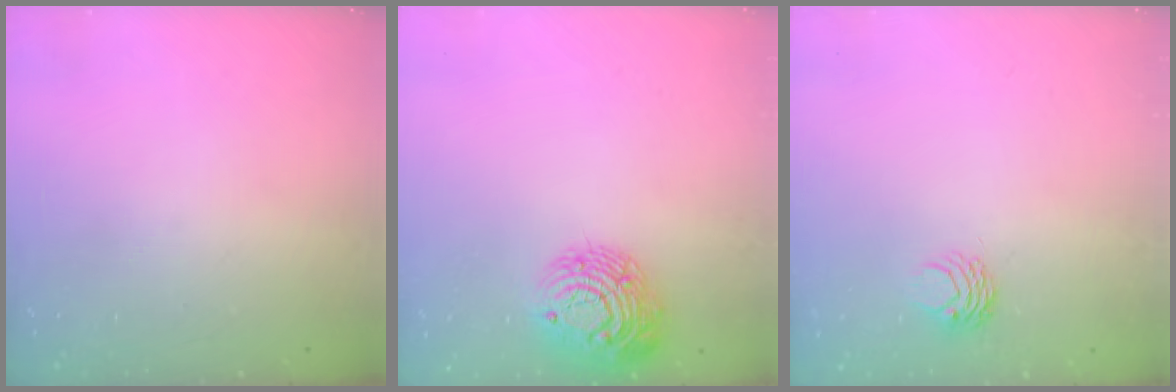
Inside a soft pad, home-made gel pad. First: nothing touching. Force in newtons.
{"total": 12.2, "press": 12.2, "slide": 0.8}
{"total": 3.5, "press": 3.4, "slide": 0.4}